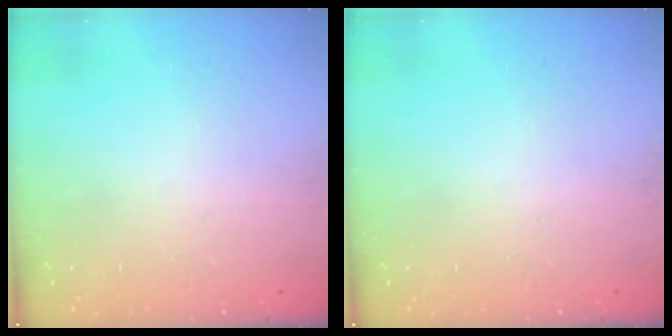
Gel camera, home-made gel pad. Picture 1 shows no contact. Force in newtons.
{"total": 0.0}